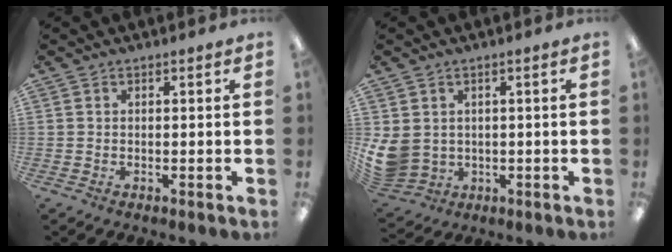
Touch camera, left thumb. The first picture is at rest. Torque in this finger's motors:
{"motor_torque": [-0.16, 0.63, 0.99, -0.44, 0.10]}